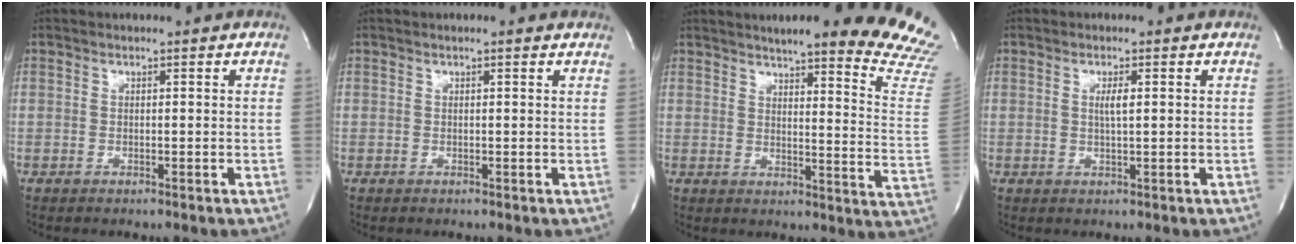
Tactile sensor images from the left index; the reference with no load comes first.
{"total": 1.1, "force": [0.8, 0.1, 0.7], "torque": [-0.011, 0.007, 0.005]}
{"total": 23.2, "force": [20.0, 1.7, 11.6], "torque": [-0.124, -0.097, 0.215]}
{"total": 1.8, "force": [0.0, 0.0, 1.8], "torque": [-0.035, -0.005, -0.001]}